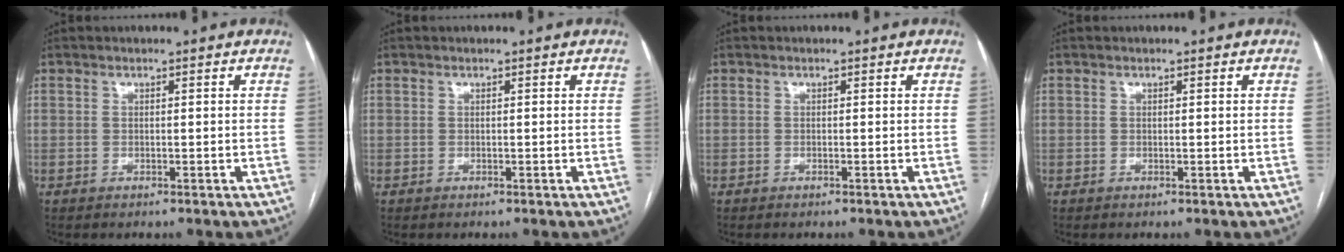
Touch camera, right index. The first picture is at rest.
{"total": 0.0}
{"total": 0.0}
{"total": 0.0}